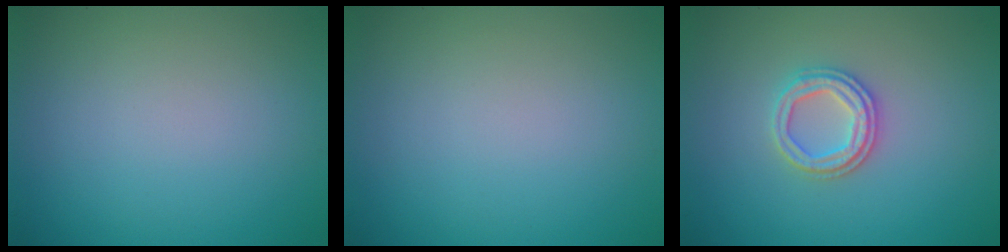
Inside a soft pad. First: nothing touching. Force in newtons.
{"total": 0.0}
{"total": 2.8, "press": 2.6, "slide": 1.0}